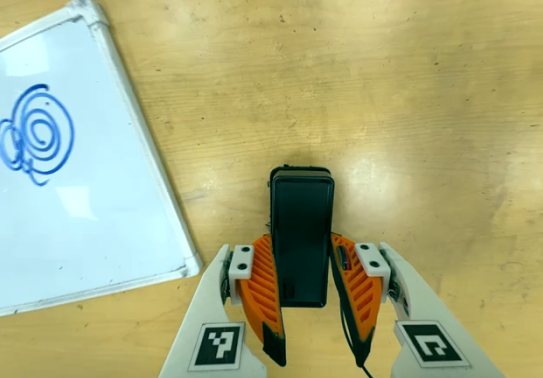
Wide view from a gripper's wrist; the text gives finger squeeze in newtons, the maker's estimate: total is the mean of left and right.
{"total": 5.4, "left": 3.6, "right": 7.2}